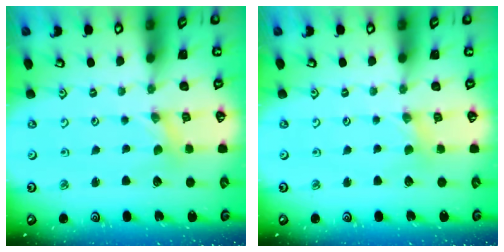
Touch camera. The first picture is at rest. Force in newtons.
{"total": 2.1, "press": 2.0, "slide": 0.4}